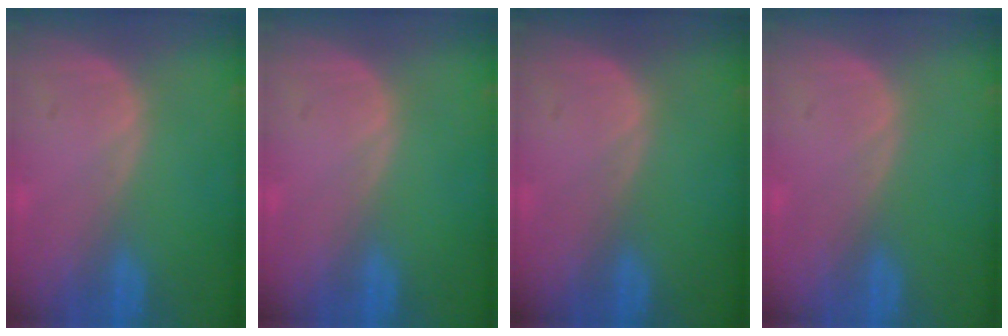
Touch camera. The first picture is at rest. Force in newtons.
{"total": 0.0}
{"total": 0.0}
{"total": 0.0}